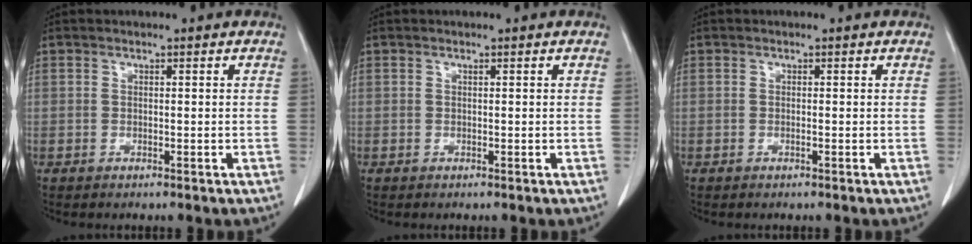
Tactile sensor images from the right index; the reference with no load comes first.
{"total": 0.0}
{"total": 0.0}